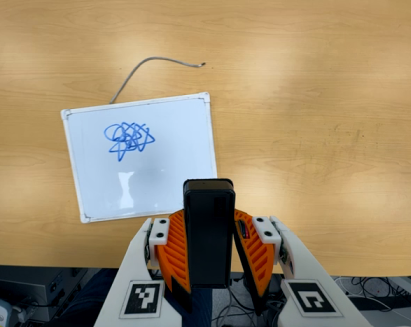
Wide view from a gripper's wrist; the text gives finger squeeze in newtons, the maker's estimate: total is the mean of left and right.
{"total": 6.0, "left": 5.2, "right": 6.9}